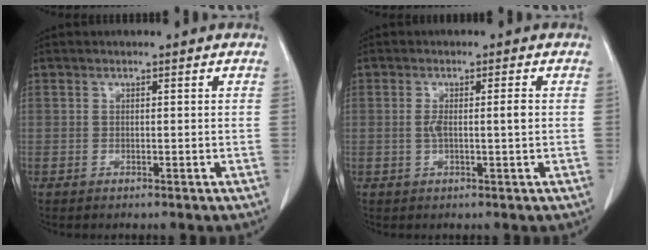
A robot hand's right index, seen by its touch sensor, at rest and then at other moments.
{"total": 2.9, "force": [0.0, 0.3, 2.9], "torque": [-0.055, 0.002, 0.001]}